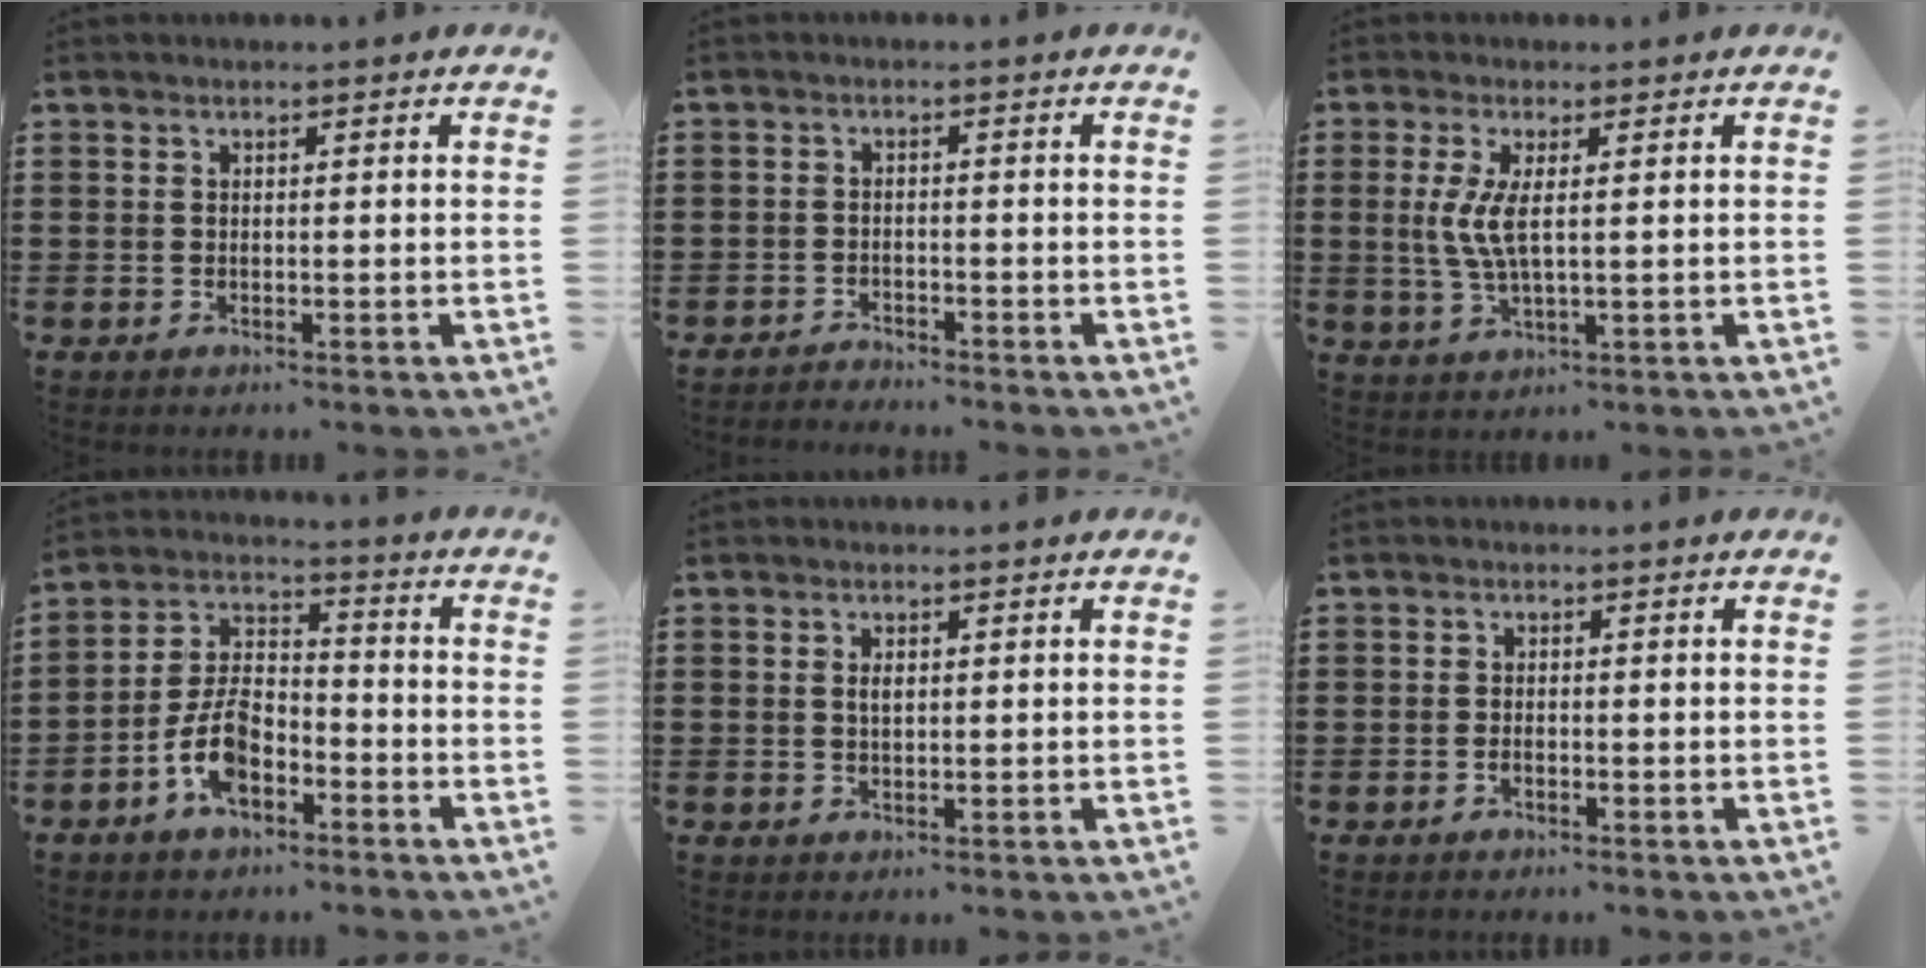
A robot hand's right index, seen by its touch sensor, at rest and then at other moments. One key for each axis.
{"total": 1.7, "fx": -1.7, "fy": 0.1, "fz": -0.1, "tx": -0.004, "ty": 0.003, "tz": -0.037}
{"total": 5.1, "fx": 0.7, "fy": 1.1, "fz": 5.0, "tx": -0.117, "ty": -0.010, "tz": 0.004}
{"total": 8.1, "fx": -3.9, "fy": 4.0, "fz": 5.9, "tx": -0.131, "ty": 0.007, "tz": -0.074}
{"total": 1.4, "fx": 0.3, "fy": 0.6, "fz": 1.2, "tx": -0.025, "ty": 0.005, "tz": 0.003}
{"total": 0.7, "fx": -0.5, "fy": 0.4, "fz": 0.3, "tx": -0.008, "ty": -0.005, "tz": -0.008}